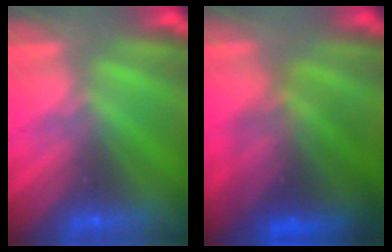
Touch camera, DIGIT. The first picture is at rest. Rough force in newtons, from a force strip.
{"total": 7.5}